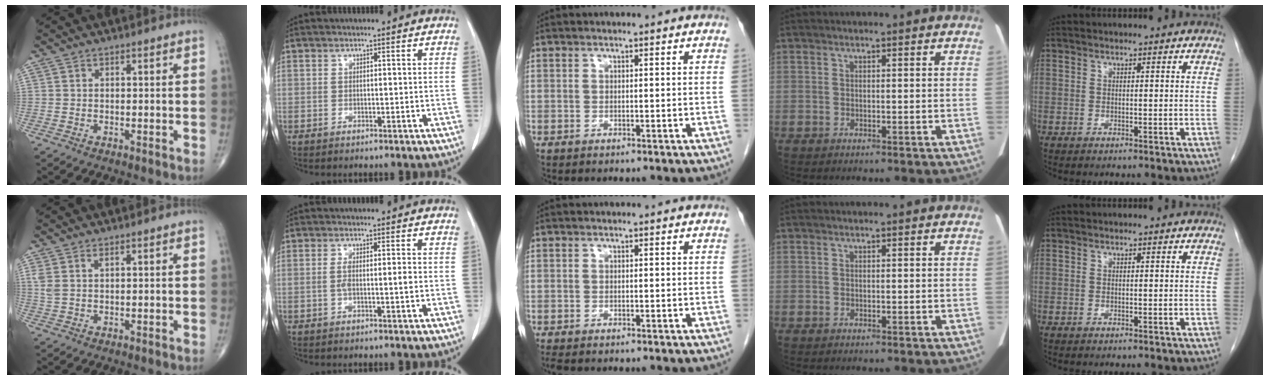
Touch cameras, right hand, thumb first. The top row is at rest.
{"thumb": {"total": 2.4, "force": [1.2, 0.9, 1.9], "torque": [-0.052, 0.008, 0.033]}, "index": {"total": 2.5, "force": [-0.5, 0.2, 2.5], "torque": [-0.049, 0.001, -0.008]}, "middle": {"total": 1.2, "force": [-1.0, 0.4, 0.5], "torque": [-0.011, -0.004, -0.015]}}